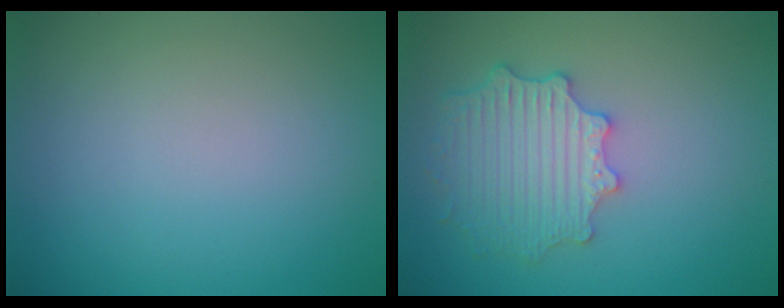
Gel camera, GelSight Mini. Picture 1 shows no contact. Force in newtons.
{"total": 4.5, "press": 4.1, "slide": 1.7}